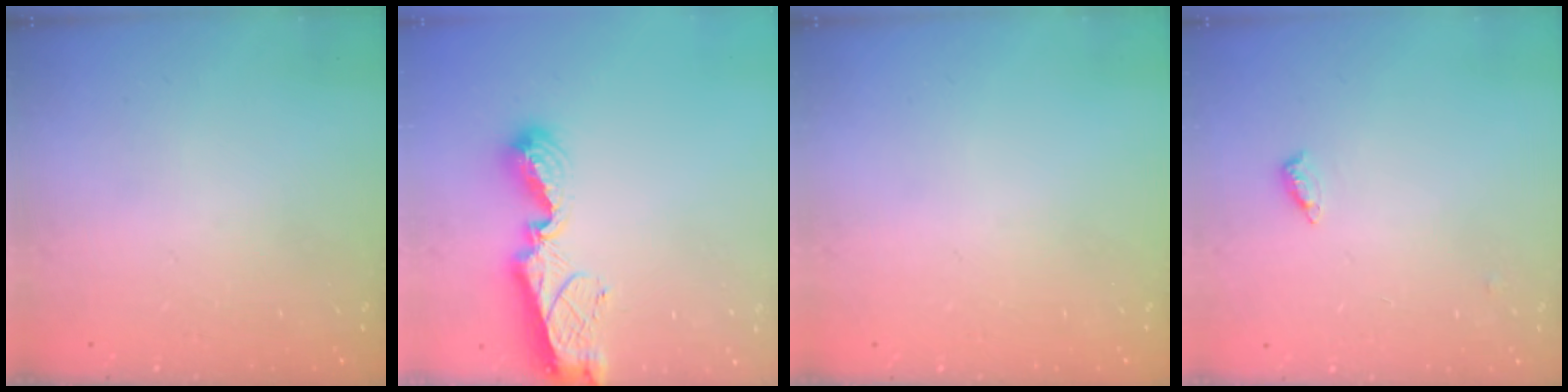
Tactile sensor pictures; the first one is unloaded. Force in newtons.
{"total": 10.2, "press": 10.1, "slide": 1.1}
{"total": 0.0}
{"total": 4.4, "press": 4.1, "slide": 1.4}